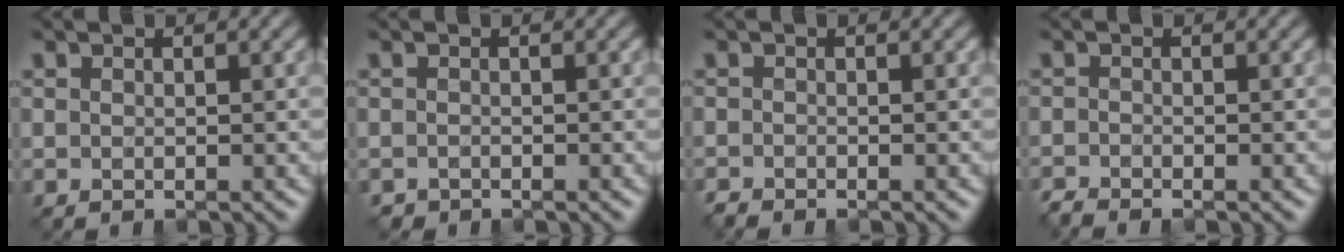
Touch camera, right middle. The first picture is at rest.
{"total": 0.6, "force": [-0.5, 0.2, -0.3], "torque": [0.005, -0.003, -0.008]}
{"total": 0.9, "force": [-0.9, 0.1, 0.0], "torque": [0.002, -0.006, -0.019]}
{"total": 1.3, "force": [-1.2, 0.1, 0.1], "torque": [-0.002, -0.009, -0.030]}